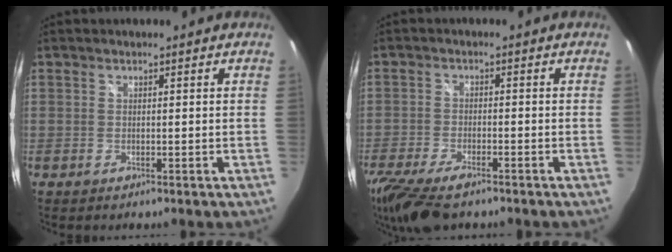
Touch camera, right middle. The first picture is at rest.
{"total": 12.7, "force": [-9.6, 4.0, 7.4], "torque": [-0.176, -0.053, -0.171]}